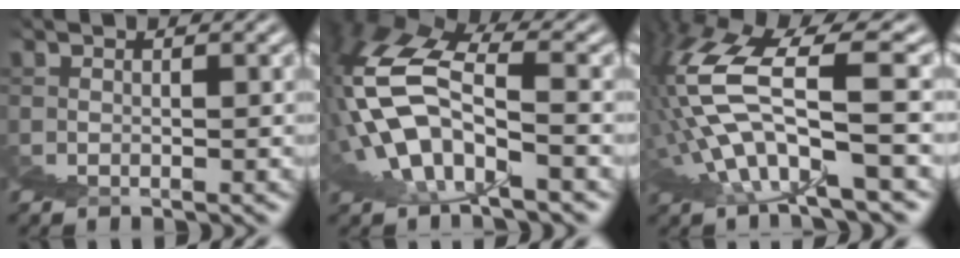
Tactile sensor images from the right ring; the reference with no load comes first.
{"total": 11.5, "force": [3.6, 8.0, 7.5], "torque": [-0.148, 0.024, 0.035]}
{"total": 7.6, "force": [4.3, 1.1, 6.2], "torque": [-0.142, 0.026, 0.069]}